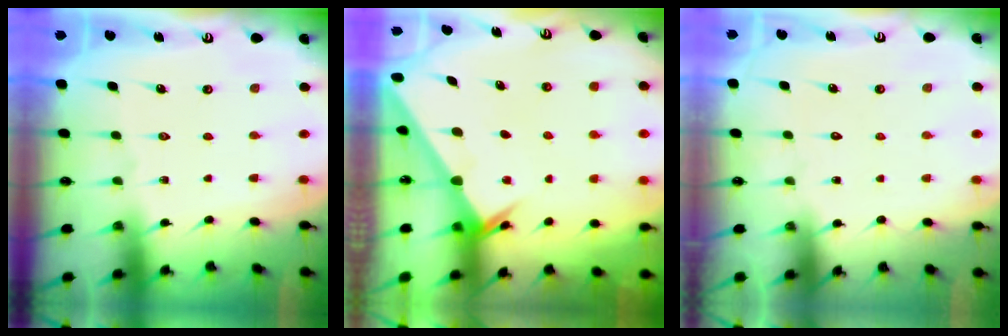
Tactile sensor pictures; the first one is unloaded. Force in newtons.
{"total": 1.9, "press": 1.9, "slide": 0.0}
{"total": 1.4, "press": 1.4, "slide": 0.1}